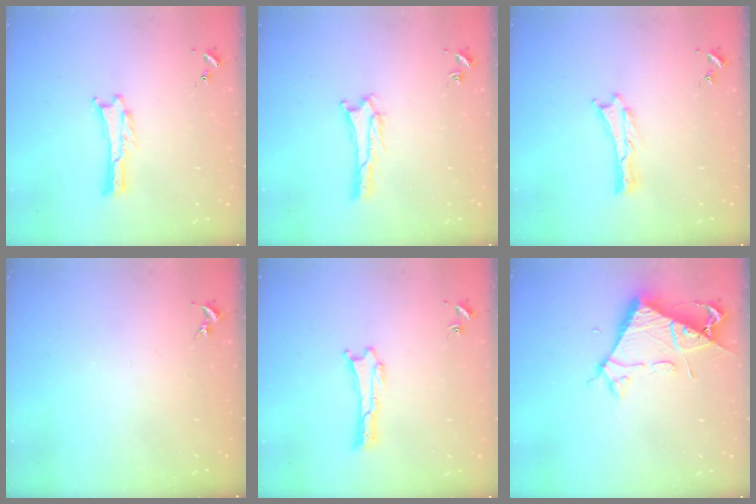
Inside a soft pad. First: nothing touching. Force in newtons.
{"total": 0.8, "press": 0.8, "slide": 0.1}
{"total": 0.0}
{"total": 0.0}
{"total": 0.0}
{"total": 7.1, "press": 7.0, "slide": 0.8}